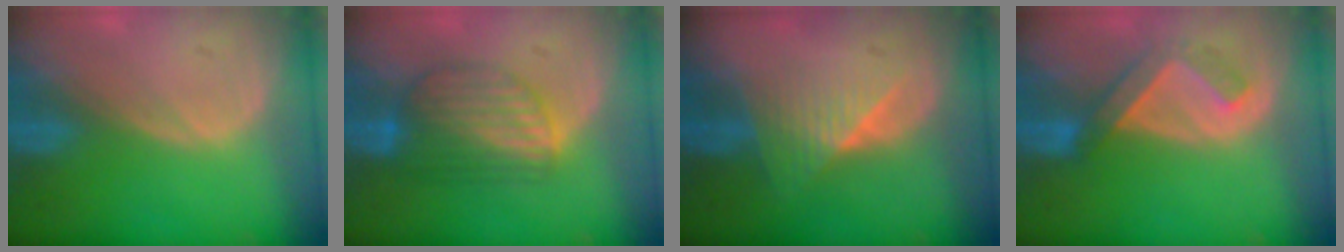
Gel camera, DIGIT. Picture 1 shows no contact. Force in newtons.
{"total": 7.1, "press": 7.0, "slide": 1.3}
{"total": 6.3, "press": 5.5, "slide": 3.0}
{"total": 5.0, "press": 4.9, "slide": 1.0}